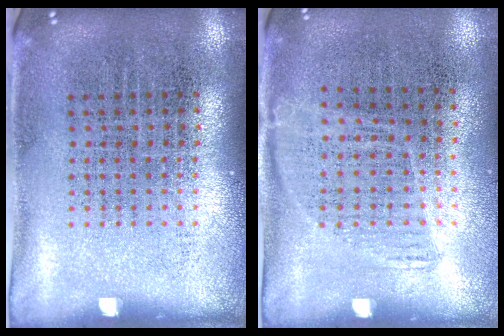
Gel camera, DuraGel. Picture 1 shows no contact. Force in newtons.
{"total": 1.1, "press": 0.9, "slide": 0.7}